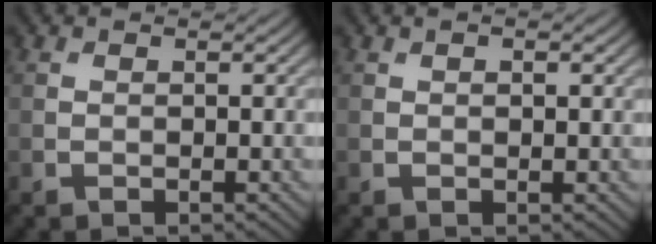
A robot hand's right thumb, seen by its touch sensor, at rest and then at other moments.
{"total": 1.4, "force": [0.6, 0.5, 1.1], "torque": [-0.019, 0.000, 0.011]}